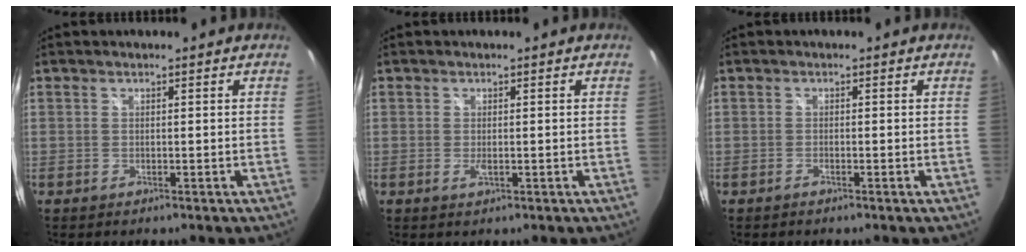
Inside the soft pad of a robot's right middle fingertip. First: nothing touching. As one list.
[{"total": 1.3, "force": [-0.3, 0.5, 1.1], "torque": [-0.022, -0.003, -0.005]}, {"total": 0.8, "force": [-0.6, -0.1, 0.4], "torque": [-0.007, -0.001, -0.014]}]